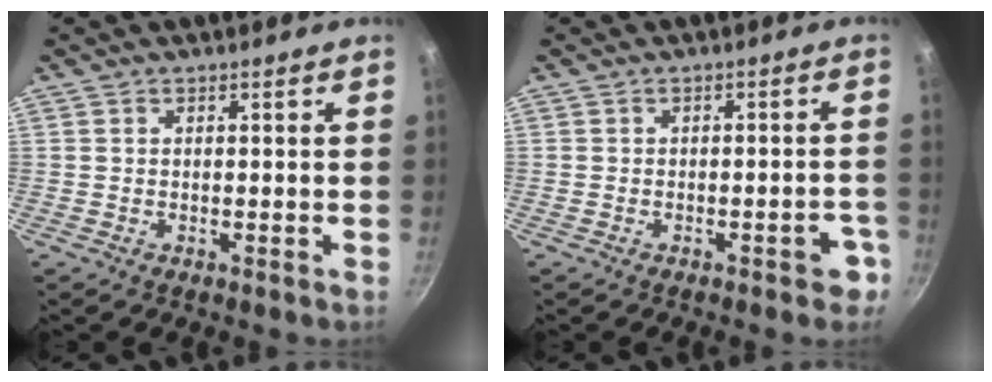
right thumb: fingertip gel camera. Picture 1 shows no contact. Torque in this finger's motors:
{"motor_torque": [0.55, 0.10, 0.36, -0.20, 0.03]}